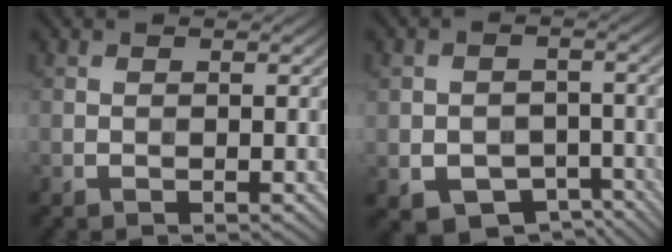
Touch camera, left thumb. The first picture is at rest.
{"total": 6.9, "force": [-3.0, 5.2, 3.4], "torque": [-0.066, -0.017, -0.038]}